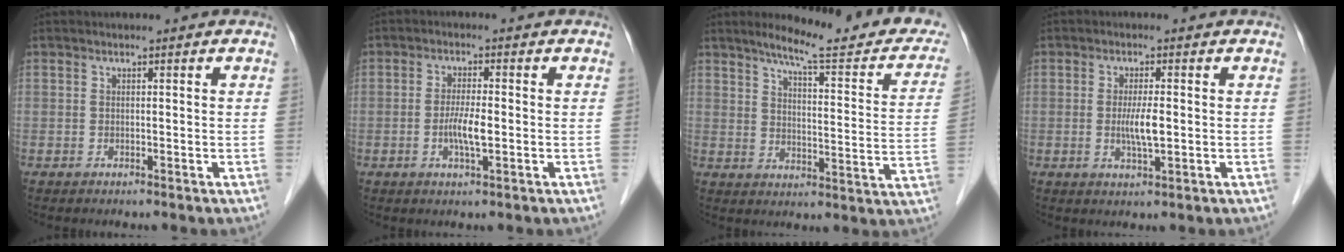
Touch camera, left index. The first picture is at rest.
{"total": 3.9, "force": [-0.8, 0.5, 3.7], "torque": [-0.076, -0.003, -0.015]}
{"total": 18.0, "force": [15.2, 2.1, 9.5], "torque": [-0.116, -0.030, 0.185]}
{"total": 3.7, "force": [-0.2, 0.4, 3.7], "torque": [-0.074, -0.007, -0.002]}